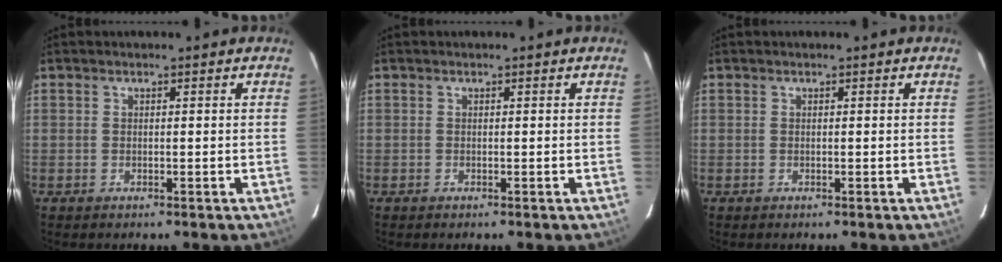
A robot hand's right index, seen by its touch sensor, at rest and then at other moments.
{"total": 0.0}
{"total": 0.0}